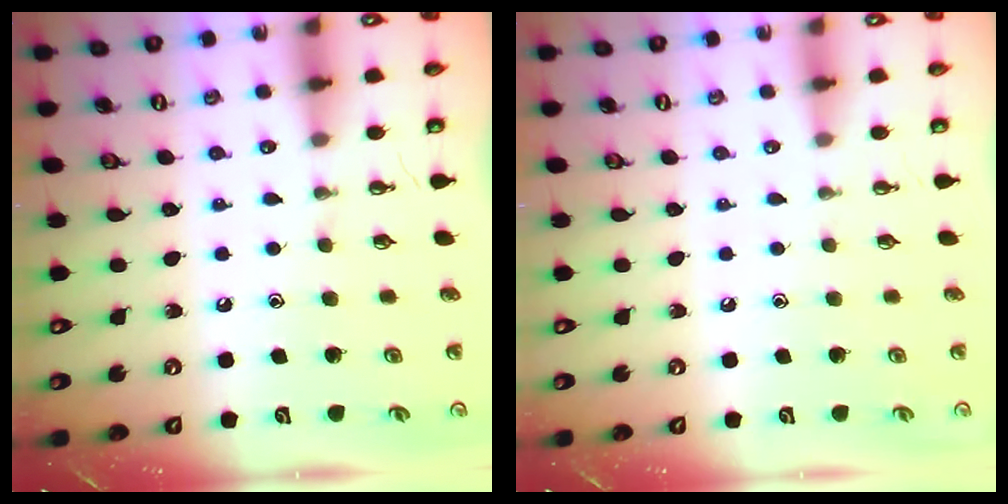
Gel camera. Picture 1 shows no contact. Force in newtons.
{"total": 0.0}